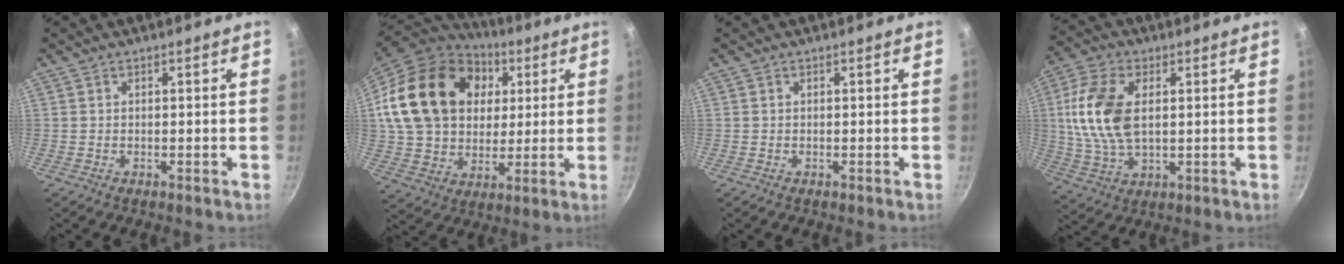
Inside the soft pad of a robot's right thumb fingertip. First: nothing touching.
{"total": 26.5, "force": [7.1, 19.7, 16.2], "torque": [-0.273, 0.011, 0.129]}
{"total": 0.0}
{"total": 14.0, "force": [2.2, 8.1, 11.3], "torque": [-0.220, 0.000, 0.041]}